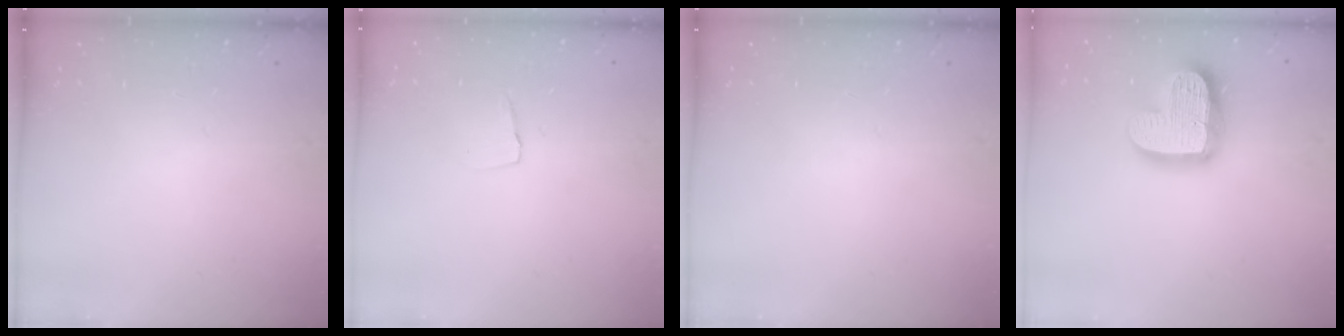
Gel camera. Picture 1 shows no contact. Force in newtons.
{"total": 3.6, "press": 3.6, "slide": 0.3}
{"total": 0.0}
{"total": 18.6, "press": 18.6, "slide": 1.3}